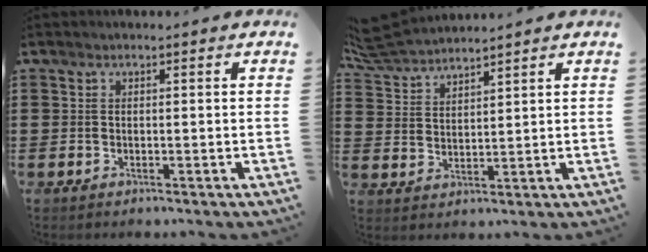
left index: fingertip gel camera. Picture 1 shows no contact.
{"total": 5.3, "force": [5.2, 0.5, 1.1], "torque": [-0.042, -0.016, 0.096]}